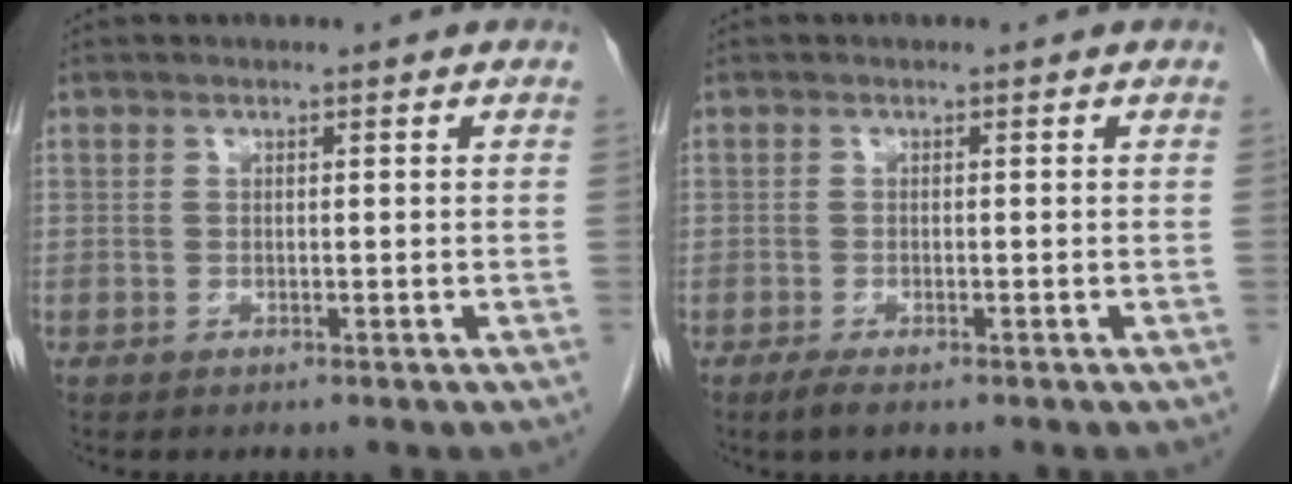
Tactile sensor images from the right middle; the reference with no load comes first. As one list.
[{"total": 1.9, "force": [-1.3, 0.4, 1.4], "torque": [-0.032, -0.006, -0.022]}]